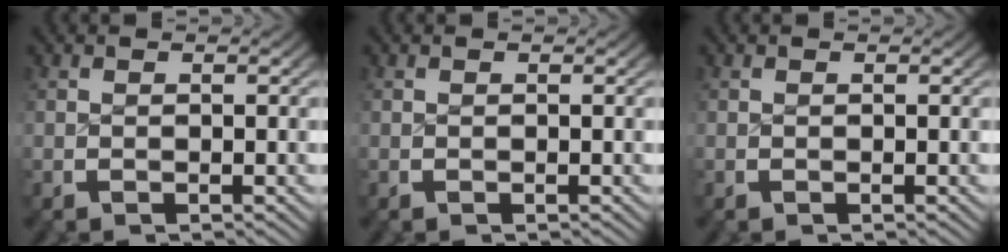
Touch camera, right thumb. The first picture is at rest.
{"total": 0.0}
{"total": 0.0}